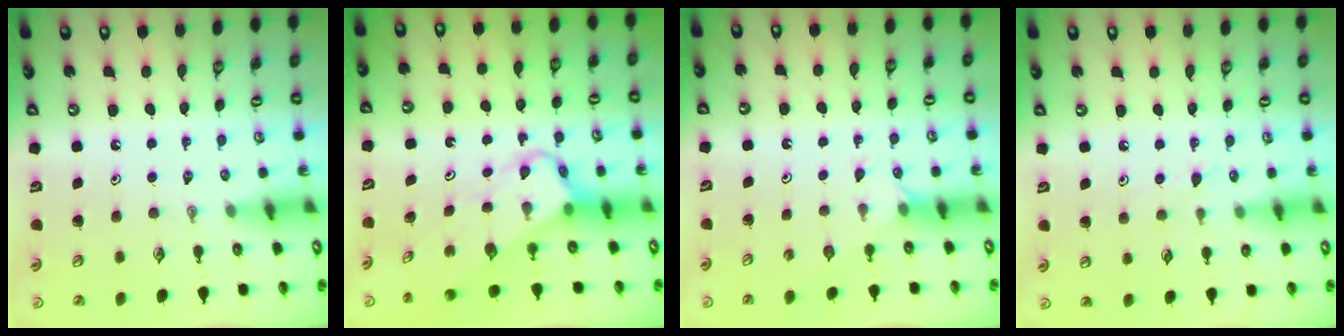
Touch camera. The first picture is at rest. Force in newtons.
{"total": 3.9, "press": 3.9, "slide": 0.3}
{"total": 4.4, "press": 4.4, "slide": 0.4}
{"total": 6.5, "press": 6.5, "slide": 0.6}